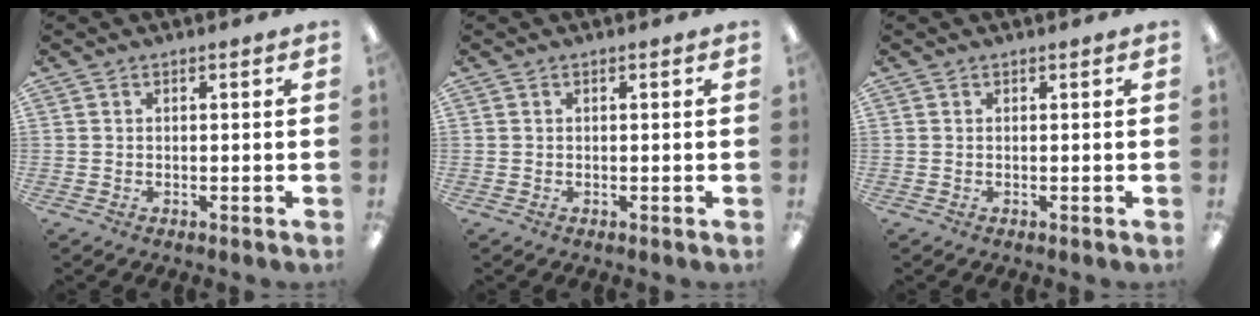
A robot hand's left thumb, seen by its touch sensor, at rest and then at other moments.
{"total": 0.0}
{"total": 0.0}